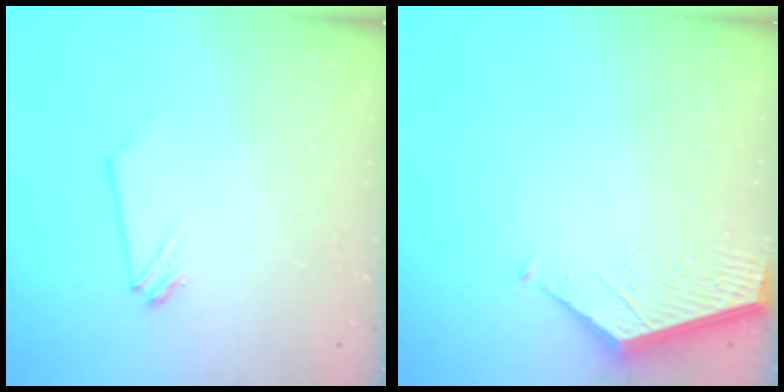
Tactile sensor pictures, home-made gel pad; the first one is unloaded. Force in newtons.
{"total": 2.2, "press": 2.2, "slide": 0.2}